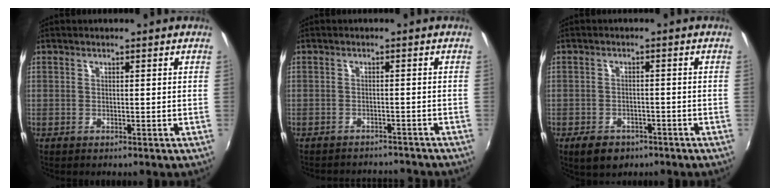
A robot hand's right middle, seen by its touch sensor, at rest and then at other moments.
{"total": 7.3, "force": [-6.7, 2.3, 1.6], "torque": [-0.044, 0.003, -0.088]}
{"total": 5.6, "force": [-3.7, 3.5, 2.5], "torque": [-0.064, -0.009, -0.053]}